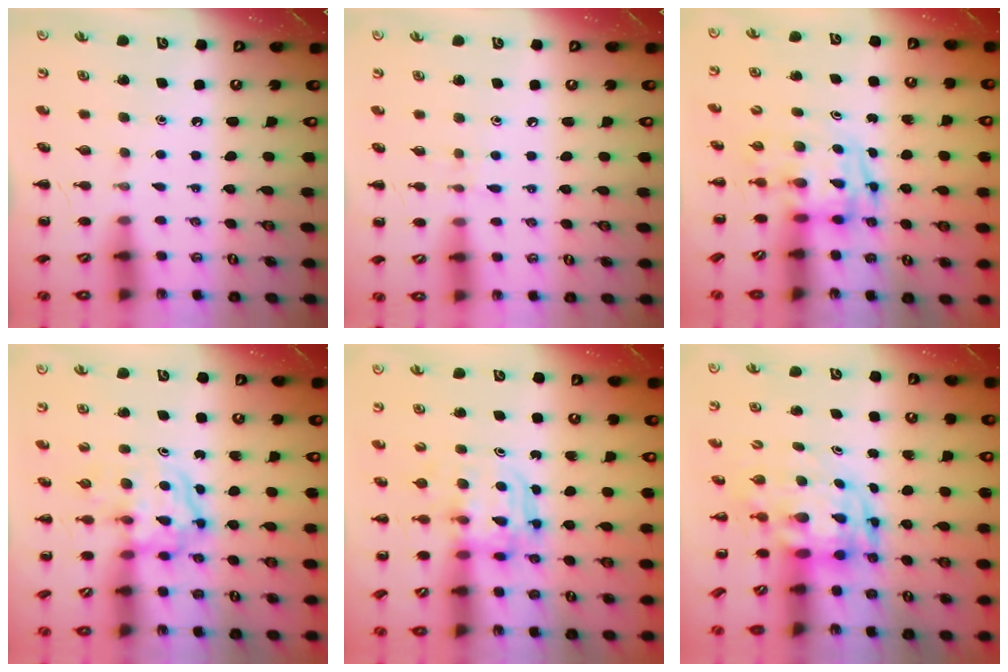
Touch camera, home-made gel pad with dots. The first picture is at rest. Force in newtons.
{"total": 4.5, "press": 4.1, "slide": 1.6}
{"total": 3.2, "press": 3.1, "slide": 0.6}
{"total": 3.9, "press": 3.9, "slide": 0.4}
{"total": 3.8, "press": 3.8, "slide": 0.2}
{"total": 3.3, "press": 3.2, "slide": 0.8}